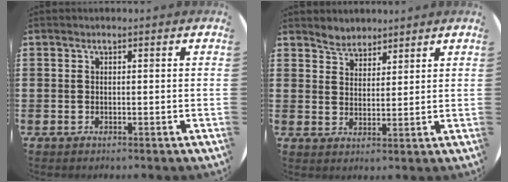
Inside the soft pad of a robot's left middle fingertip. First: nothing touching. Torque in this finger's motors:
{"motor_torque": [0.00, 0.01, 0.02, 0.00]}